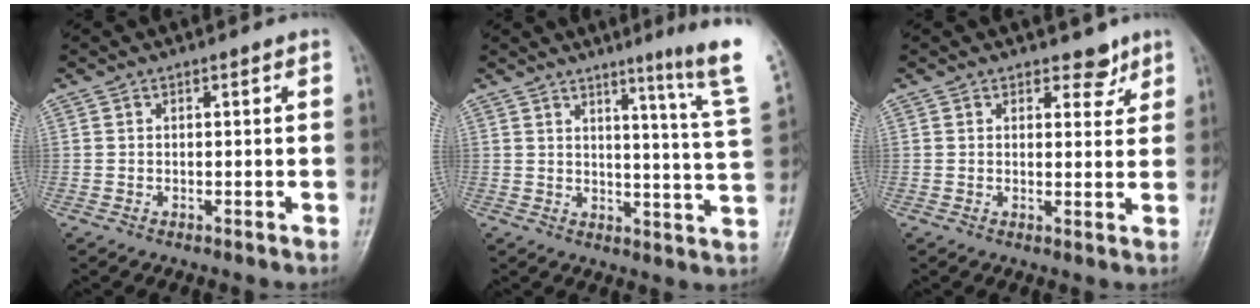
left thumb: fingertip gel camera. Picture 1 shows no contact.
{"total": 13.6, "force": [8.4, -0.5, 10.6], "torque": [-0.134, -0.061, 0.097]}
{"total": 3.5, "force": [2.6, 2.1, 1.1], "torque": [0.011, -0.015, 0.034]}